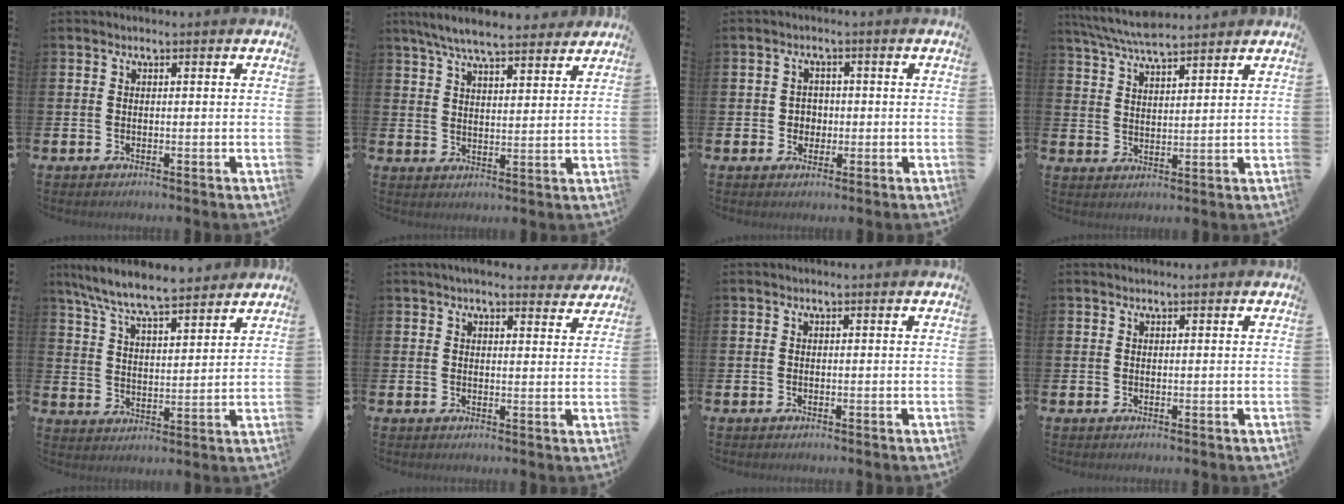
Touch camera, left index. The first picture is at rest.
{"total": 7.2, "force": [6.7, 1.1, 2.4], "torque": [-0.062, -0.028, 0.120]}
{"total": 2.1, "force": [0.0, 2.1, 0.5], "torque": [-0.006, 0.005, -0.007]}
{"total": 6.1, "force": [5.8, 0.4, 1.9], "torque": [-0.058, -0.024, 0.105]}
{"total": 8.2, "force": [7.7, 0.8, 2.7], "torque": [-0.082, -0.040, 0.139]}
{"total": 4.0, "force": [3.8, 0.9, 1.0], "torque": [-0.014, -0.017, 0.067]}
{"total": 0.0}
{"total": 0.0}